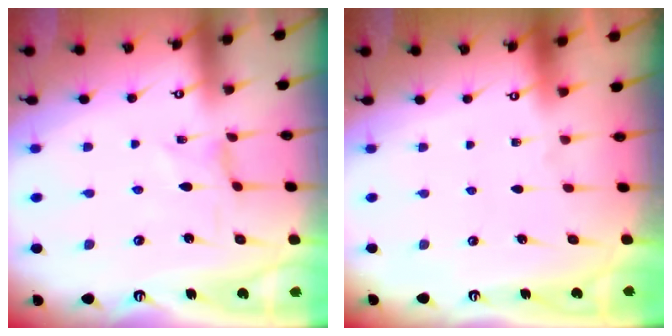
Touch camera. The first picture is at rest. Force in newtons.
{"total": 0.0}